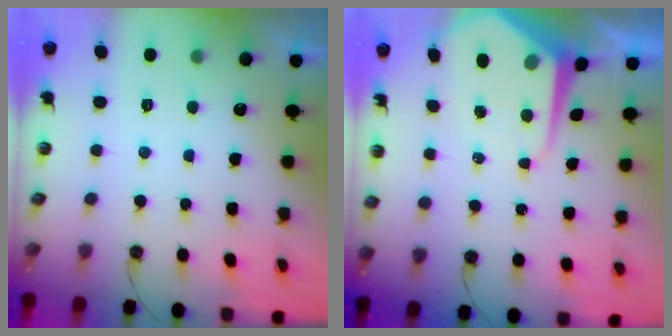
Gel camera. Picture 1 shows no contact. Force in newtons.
{"total": 7.6, "press": 7.6, "slide": 0.6}